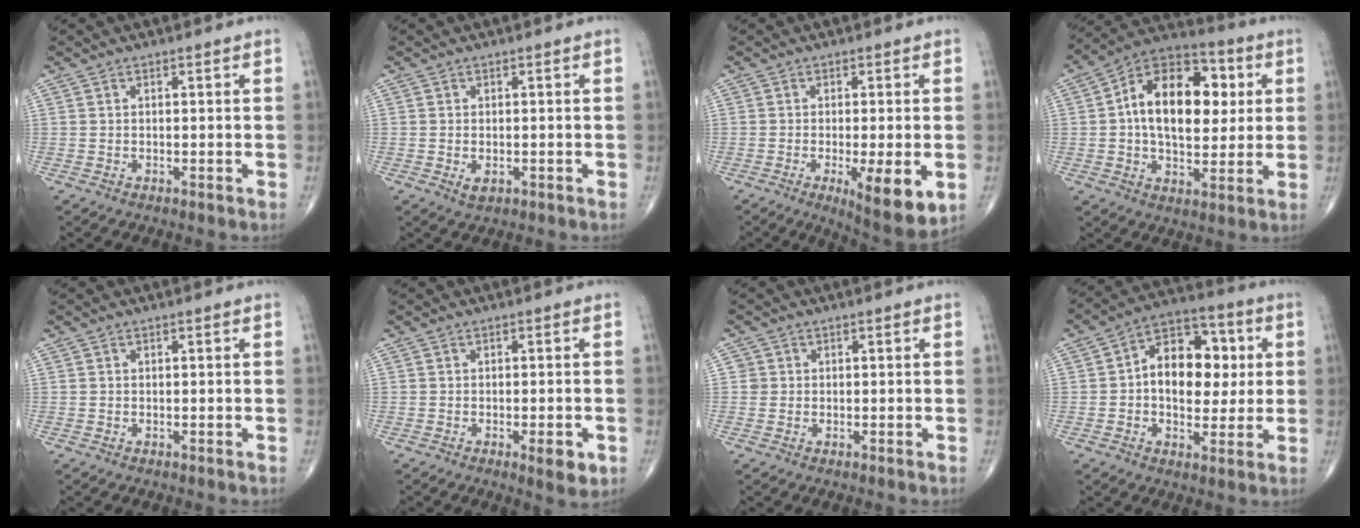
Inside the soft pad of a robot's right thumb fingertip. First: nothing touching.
{"total": 1.9, "force": [-0.5, 1.1, 1.4], "torque": [-0.021, -0.002, -0.004]}
{"total": 10.1, "force": [-2.9, 2.6, 9.4], "torque": [-0.134, -0.022, -0.037]}
{"total": 19.1, "force": [3.0, 11.5, 14.9], "torque": [-0.202, 0.017, 0.041]}
{"total": 0.0}
{"total": 4.2, "force": [-1.5, 1.3, 3.7], "torque": [-0.043, -0.006, -0.015]}
{"total": 1.5, "force": [0.1, 1.5, 0.1], "torque": [0.009, 0.004, -0.001]}
{"total": 14.8, "force": [1.4, 9.8, 11.0], "torque": [-0.119, 0.022, 0.014]}